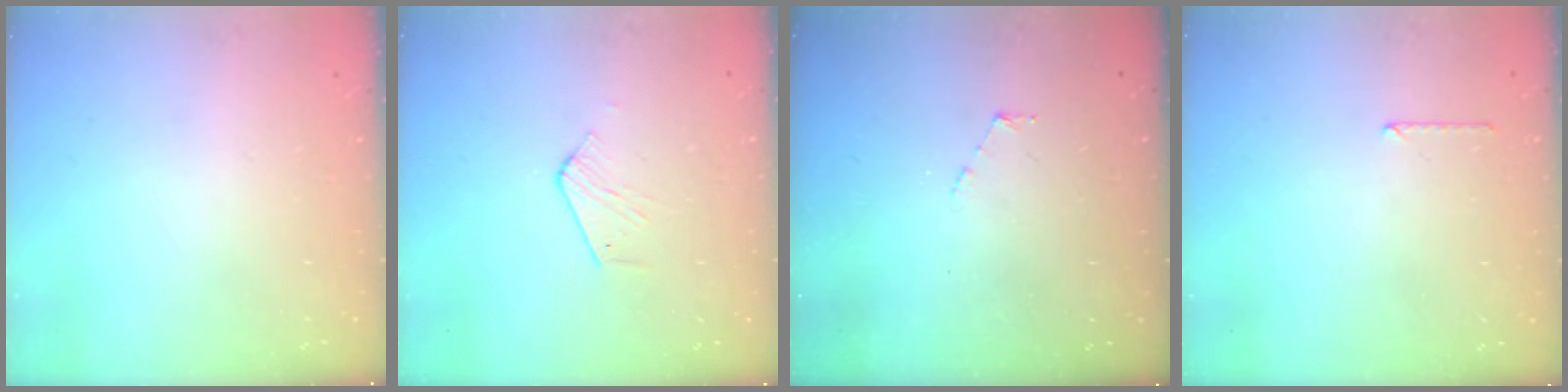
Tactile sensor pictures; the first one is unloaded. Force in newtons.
{"total": 3.9, "press": 3.9, "slide": 0.6}
{"total": 2.9, "press": 2.9, "slide": 0.3}
{"total": 5.2, "press": 5.2, "slide": 0.4}